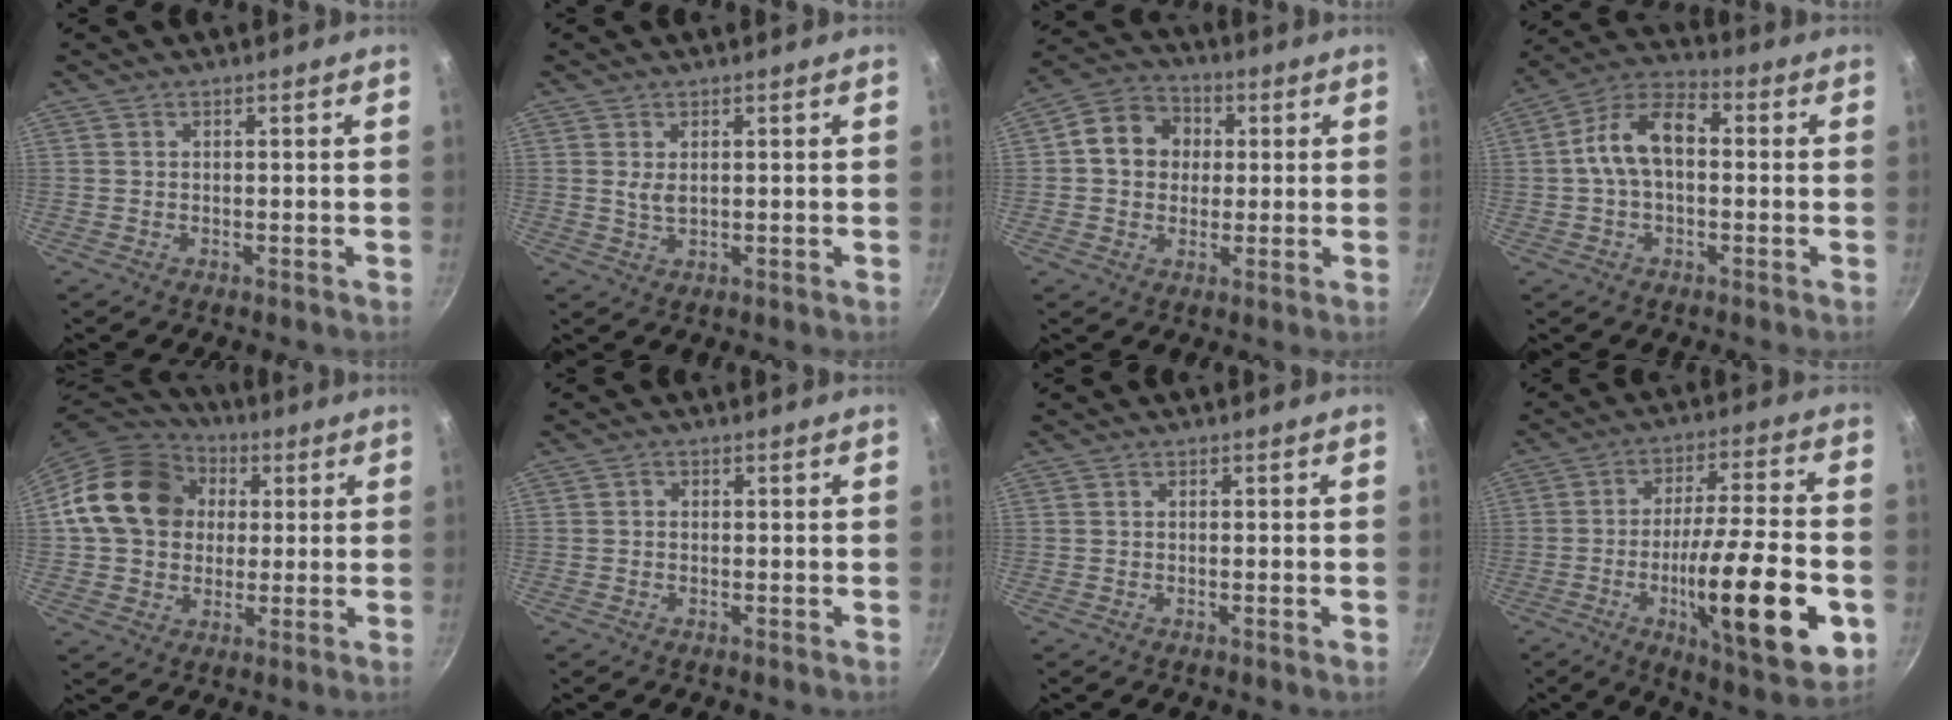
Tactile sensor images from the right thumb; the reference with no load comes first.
{"total": 2.3, "force": [0.6, 1.1, 2.0], "torque": [-0.035, -0.007, 0.014]}
{"total": 10.0, "force": [1.4, 8.6, 4.8], "torque": [-0.051, 0.013, 0.006]}
{"total": 11.1, "force": [0.4, 6.8, 8.7], "torque": [-0.143, 0.038, -0.010]}
{"total": 18.6, "force": [3.5, 15.1, 10.3], "torque": [-0.154, 0.026, 0.053]}
{"total": 0.8, "force": [-0.2, 0.7, 0.3], "torque": [-0.006, 0.004, -0.003]}
{"total": 0.7, "force": [-0.3, 0.0, 0.6], "torque": [-0.012, 0.000, -0.007]}
{"total": 22.9, "force": [-6.4, 5.6, 21.2], "torque": [-0.317, 0.016, -0.098]}